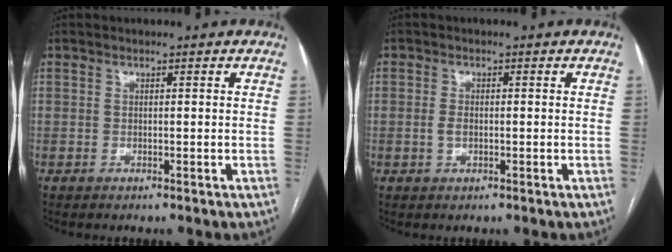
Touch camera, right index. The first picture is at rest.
{"total": 1.8, "force": [-0.3, 1.0, 1.5], "torque": [-0.031, 0.002, -0.004]}